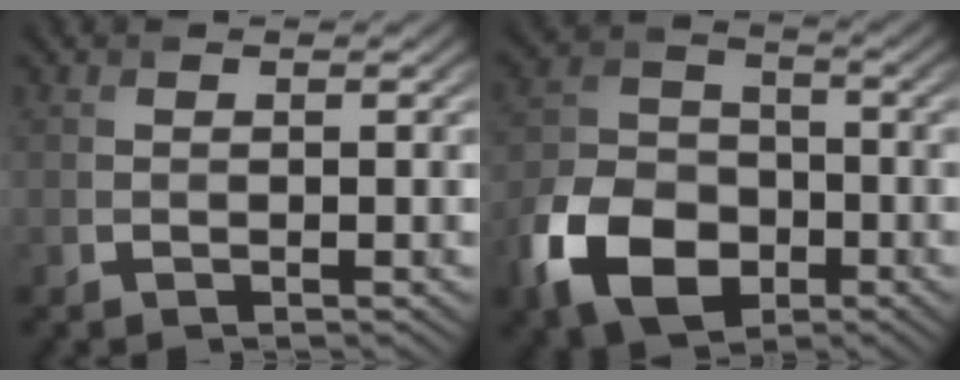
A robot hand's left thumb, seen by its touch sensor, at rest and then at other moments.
{"total": 11.5, "force": [-5.2, 7.9, 6.5], "torque": [-0.155, -0.017, -0.115]}